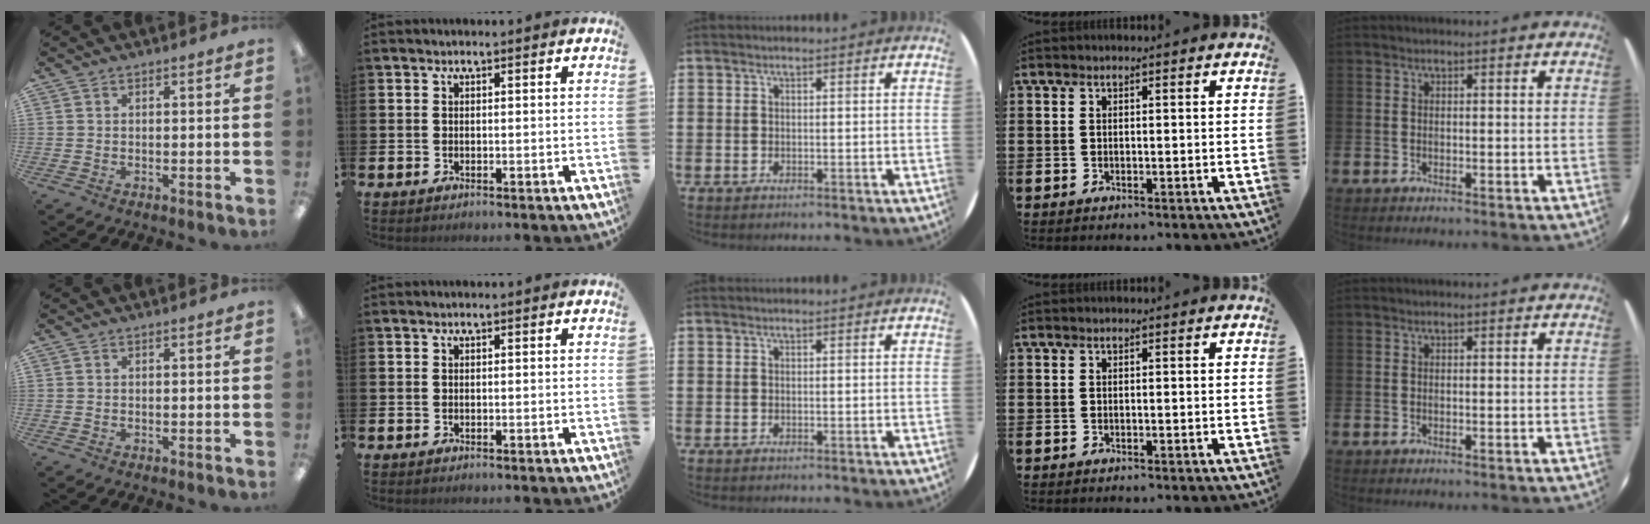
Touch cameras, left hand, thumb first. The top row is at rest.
{}